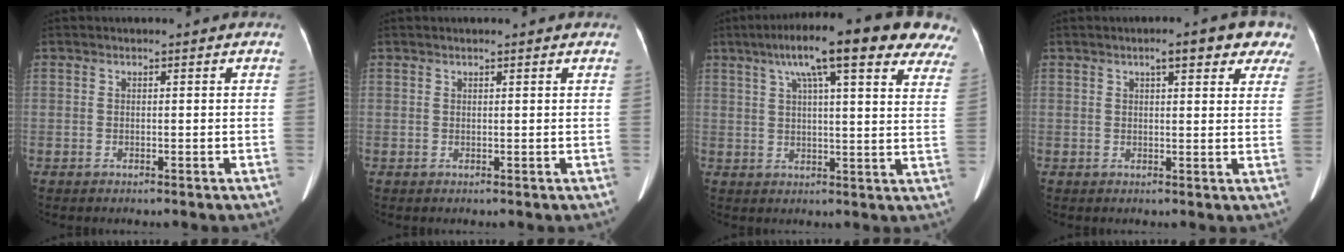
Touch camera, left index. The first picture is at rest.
{"total": 1.7, "force": [1.4, 0.2, 1.0], "torque": [-0.012, 0.017, 0.019]}
{"total": 21.3, "force": [14.4, 3.7, 15.2], "torque": [-0.228, 0.047, 0.177]}
{"total": 8.1, "force": [5.4, 2.2, 5.6], "torque": [-0.053, 0.016, 0.054]}